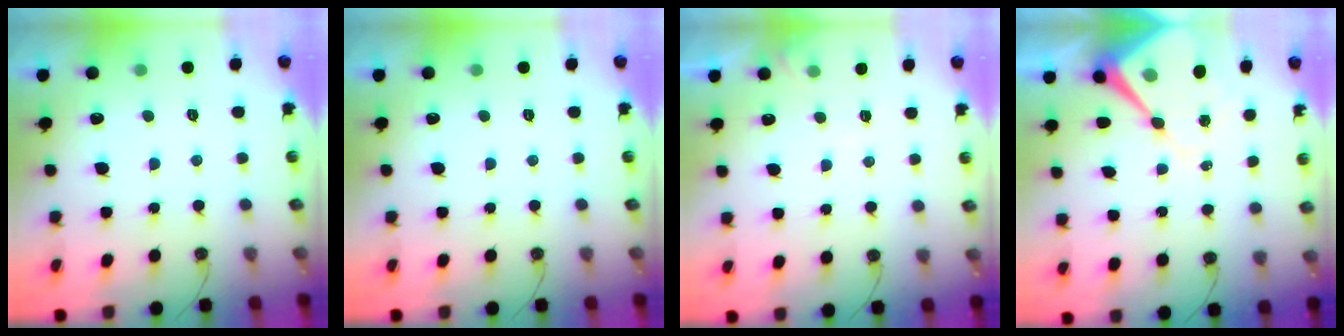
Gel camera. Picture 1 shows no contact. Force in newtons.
{"total": 0.0}
{"total": 5.0, "press": 4.9, "slide": 0.6}
{"total": 12.8, "press": 12.8, "slide": 1.2}